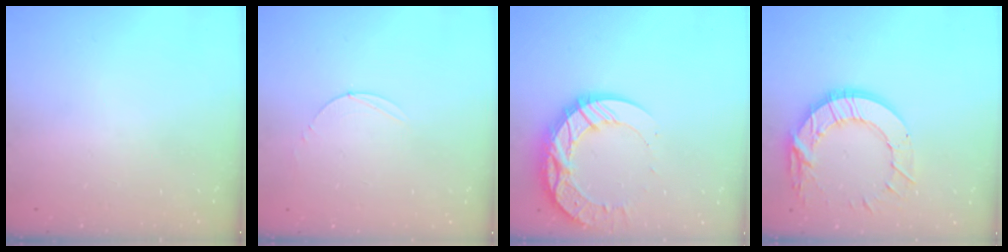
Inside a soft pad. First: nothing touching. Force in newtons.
{"total": 2.8, "press": 2.8, "slide": 0.3}
{"total": 14.6, "press": 14.5, "slide": 1.1}
{"total": 15.3, "press": 15.2, "slide": 1.3}